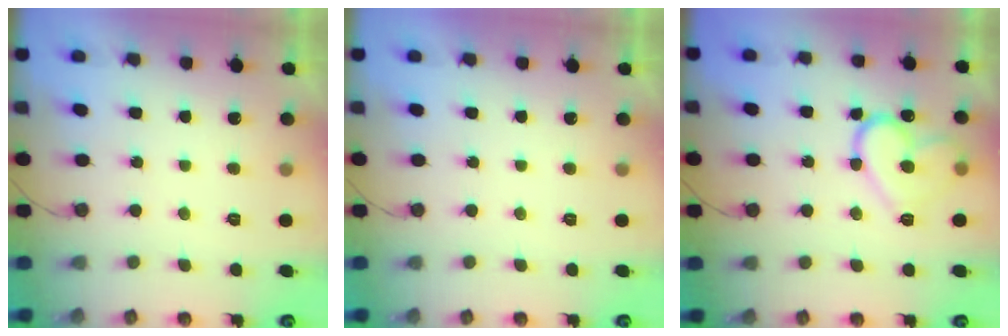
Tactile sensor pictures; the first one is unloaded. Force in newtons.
{"total": 1.8, "press": 1.8, "slide": 0.1}
{"total": 14.0, "press": 13.9, "slide": 1.5}